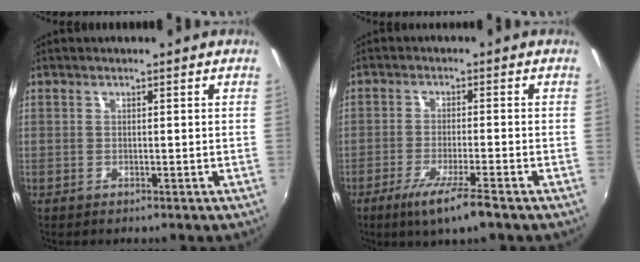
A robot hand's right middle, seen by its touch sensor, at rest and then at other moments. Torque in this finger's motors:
{"motor_torque": [1.10, -1.04, 0.65, 0.19]}